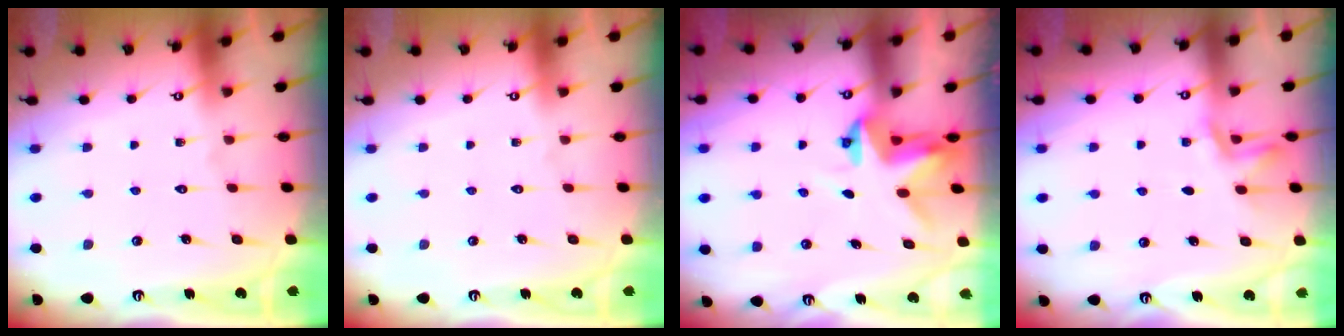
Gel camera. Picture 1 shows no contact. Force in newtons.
{"total": 0.0}
{"total": 3.6, "press": 3.6, "slide": 0.3}
{"total": 2.0, "press": 1.6, "slide": 1.1}